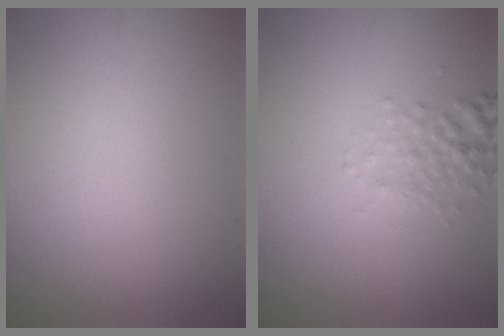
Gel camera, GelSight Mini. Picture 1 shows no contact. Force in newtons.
{"total": 1.7, "press": 1.7, "slide": 0.1}